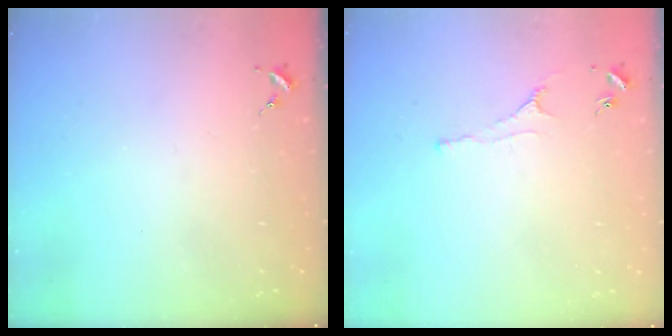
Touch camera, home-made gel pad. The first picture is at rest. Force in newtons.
{"total": 2.2, "press": 2.1, "slide": 0.4}